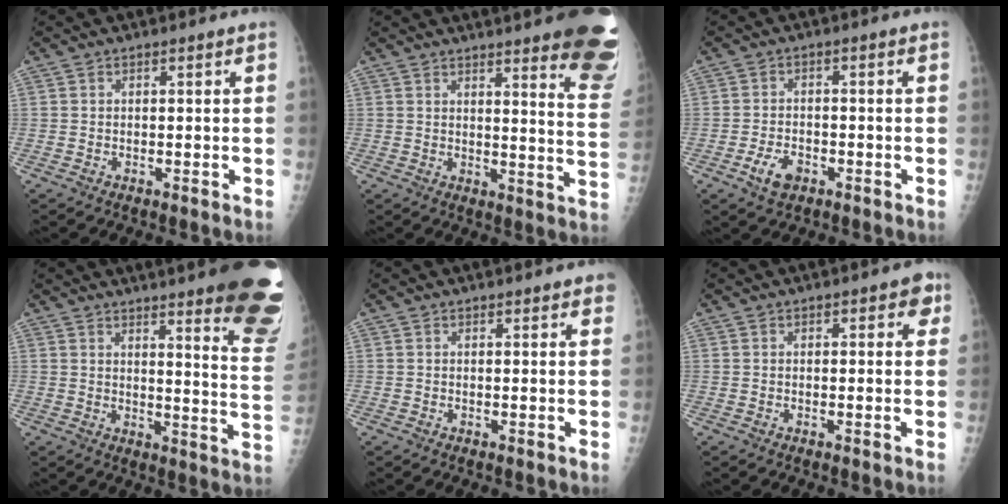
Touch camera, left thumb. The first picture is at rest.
{"total": 20.4, "force": [15.3, 3.0, 13.2], "torque": [-0.136, -0.101, 0.167]}
{"total": 4.7, "force": [-2.4, 2.9, 2.8], "torque": [-0.048, 0.012, -0.042]}
{"total": 22.6, "force": [16.5, 2.9, 15.2], "torque": [-0.155, -0.116, 0.192]}
{"total": 2.8, "force": [2.3, 0.9, 1.3], "torque": [0.003, 0.000, 0.021]}
{"total": 3.3, "force": [1.6, 1.8, 2.3], "torque": [-0.003, -0.001, 0.012]}